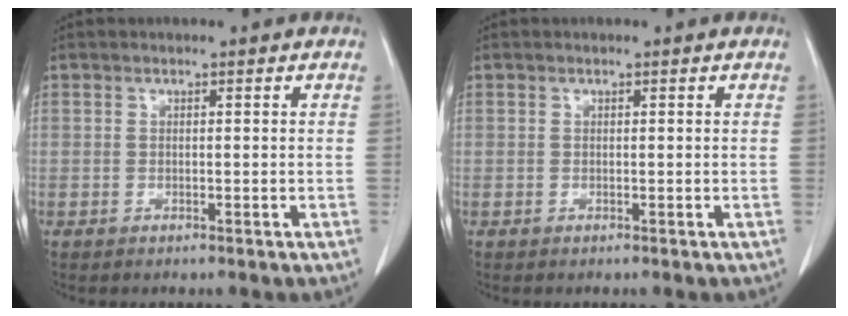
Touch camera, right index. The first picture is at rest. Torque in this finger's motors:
{"motor_torque": [0.00, 0.00, -0.01, 0.00]}